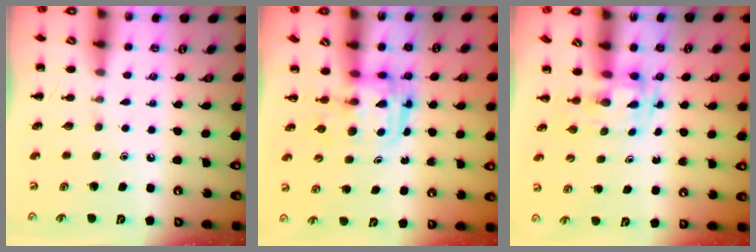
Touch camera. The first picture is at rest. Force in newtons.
{"total": 3.1, "press": 3.1, "slide": 0.3}
{"total": 2.8, "press": 2.5, "slide": 1.3}